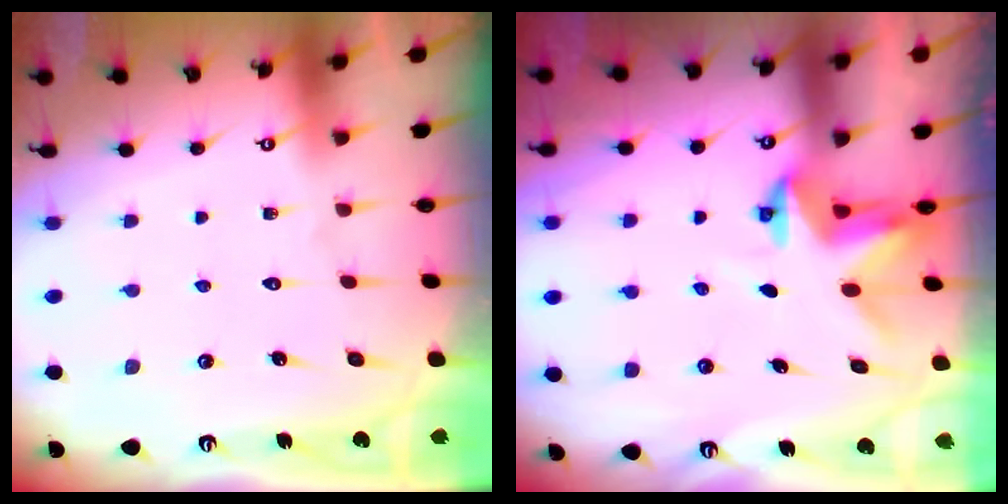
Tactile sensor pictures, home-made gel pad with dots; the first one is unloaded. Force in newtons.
{"total": 3.0, "press": 3.0, "slide": 0.0}